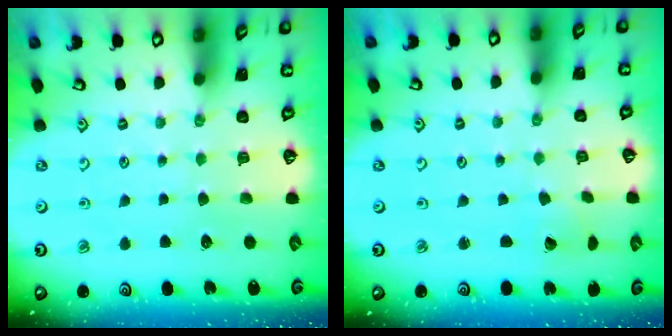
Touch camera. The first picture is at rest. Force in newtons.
{"total": 2.1, "press": 2.1, "slide": 0.2}